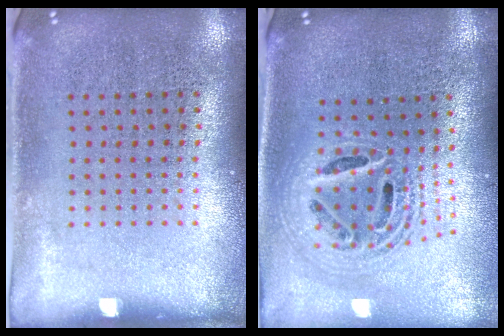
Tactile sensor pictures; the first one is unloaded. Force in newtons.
{"total": 2.2, "press": 1.7, "slide": 1.4}